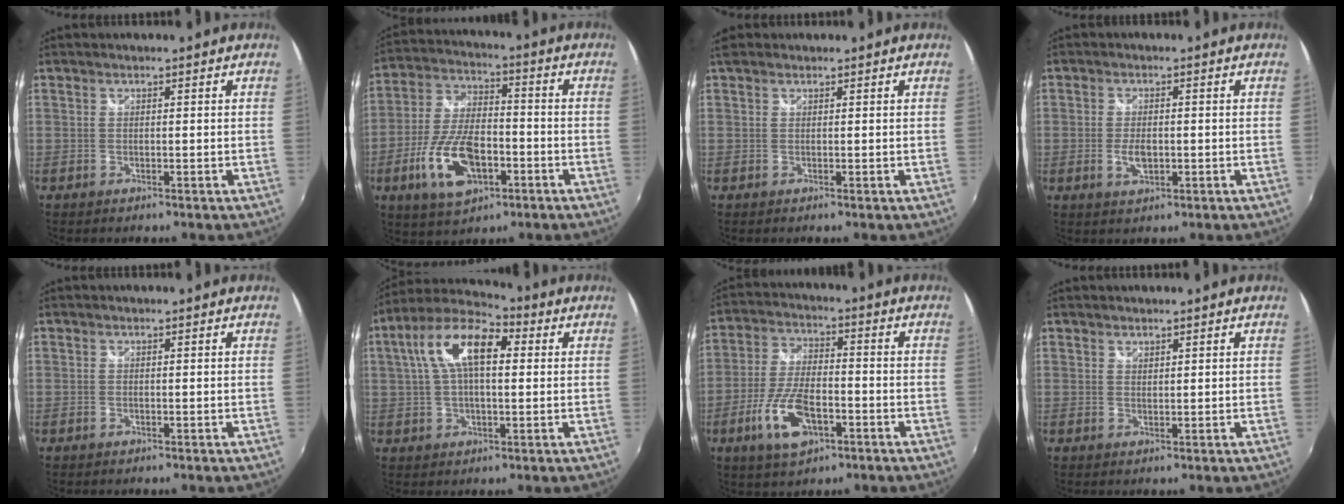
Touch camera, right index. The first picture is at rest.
{"total": 14.5, "force": [-5.5, 7.1, 11.3], "torque": [-0.240, -0.005, -0.096]}
{"total": 1.9, "force": [1.2, 1.2, 0.9], "torque": [-0.011, 0.006, 0.016]}
{"total": 3.9, "force": [-0.8, 2.0, 3.2], "torque": [-0.063, -0.005, -0.014]}
{"total": 0.0}
{"total": 13.3, "force": [3.1, 6.1, 11.5], "torque": [-0.216, 0.031, 0.044]}
{"total": 11.5, "force": [-4.9, 5.0, 9.1], "torque": [-0.194, -0.008, -0.087]}
{"total": 1.0, "force": [0.9, 0.4, 0.1], "torque": [0.000, 0.000, 0.017]}